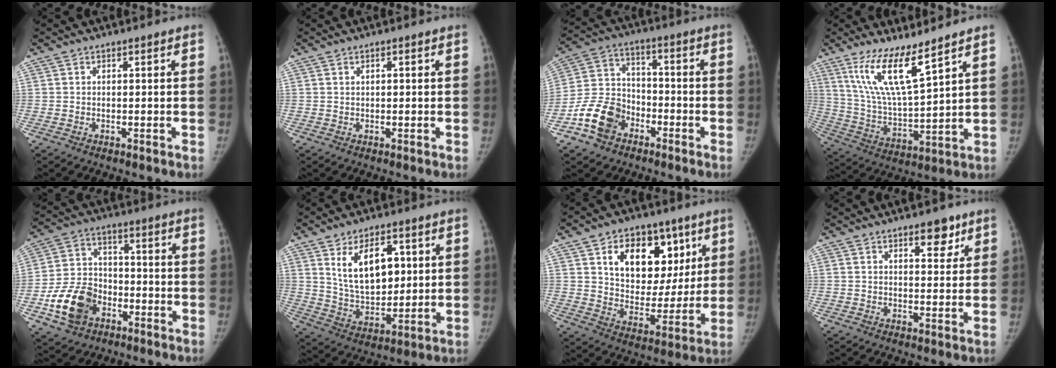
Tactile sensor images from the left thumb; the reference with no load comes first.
{"total": 0.7, "force": [0.2, 0.3, 0.6], "torque": [-0.008, 0.002, 0.005]}
{"total": 11.9, "force": [-6.4, 8.6, 5.2], "torque": [-0.083, 0.047, -0.125]}
{"total": 13.1, "force": [8.7, 2.3, 9.5], "torque": [-0.172, -0.059, 0.184]}
{"total": 13.0, "force": [-5.6, 9.5, 6.8], "torque": [-0.104, 0.027, -0.101]}
{"total": 13.4, "force": [4.5, 7.7, 10.0], "torque": [-0.133, -0.025, 0.093]}
{"total": 19.0, "force": [7.7, 12.7, 11.8], "torque": [-0.122, -0.025, 0.127]}
{"total": 5.1, "force": [3.2, 2.4, 3.2], "torque": [-0.016, -0.019, 0.042]}